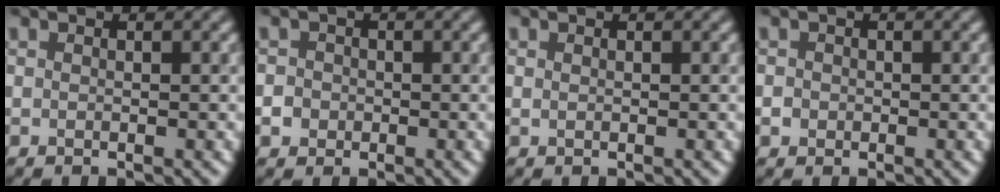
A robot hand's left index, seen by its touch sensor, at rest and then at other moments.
{"total": 2.2, "force": [-0.3, 2.0, 0.7], "torque": [0.003, 0.012, -0.018]}
{"total": 0.0}
{"total": 0.9, "force": [-0.2, 0.8, 0.2], "torque": [0.003, -0.004, -0.005]}